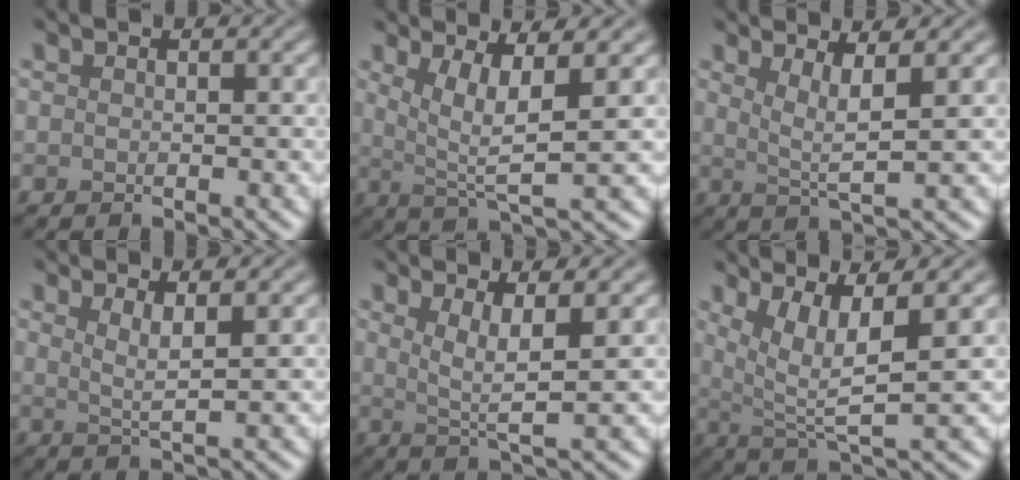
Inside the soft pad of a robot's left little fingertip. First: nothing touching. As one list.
[{"total": 5.0, "force": [1.4, 1.0, 4.7], "torque": [-0.082, -0.005, 0.026]}, {"total": 3.3, "force": [1.3, 0.6, 2.9], "torque": [-0.050, -0.007, 0.026]}, {"total": 2.4, "force": [1.2, 0.5, 2.1], "torque": [-0.032, -0.005, 0.020]}, {"total": 3.7, "force": [1.2, 0.7, 3.5], "torque": [-0.062, -0.007, 0.025]}, {"total": 5.9, "force": [2.1, 1.4, 5.3], "torque": [-0.093, -0.005, 0.039]}]